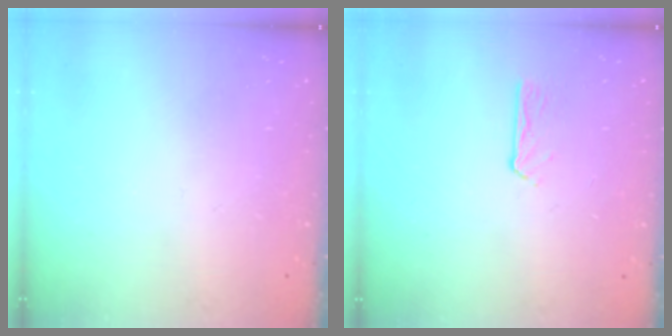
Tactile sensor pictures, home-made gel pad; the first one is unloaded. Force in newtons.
{"total": 2.7, "press": 2.7, "slide": 0.2}